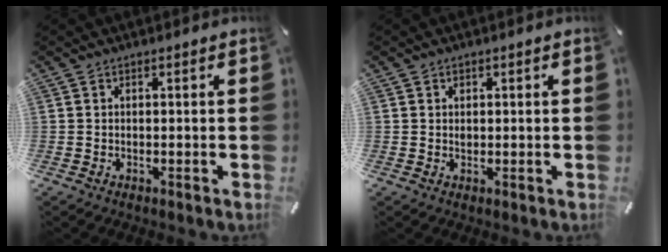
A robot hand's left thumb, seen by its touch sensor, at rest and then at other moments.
{"total": 0.9, "force": [0.2, 0.8, 0.3], "torque": [-0.007, 0.004, 0.004]}